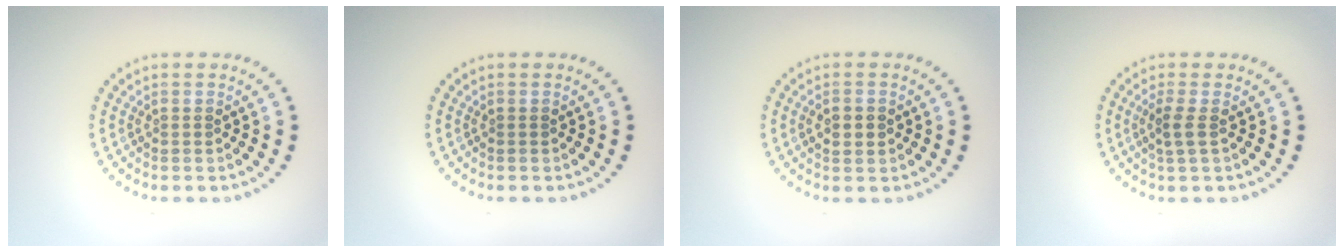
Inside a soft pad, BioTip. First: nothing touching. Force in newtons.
{"total": 0.0}
{"total": 2.3, "press": 2.3, "slide": 0.1}
{"total": 1.6, "press": 1.3, "slide": 0.8}